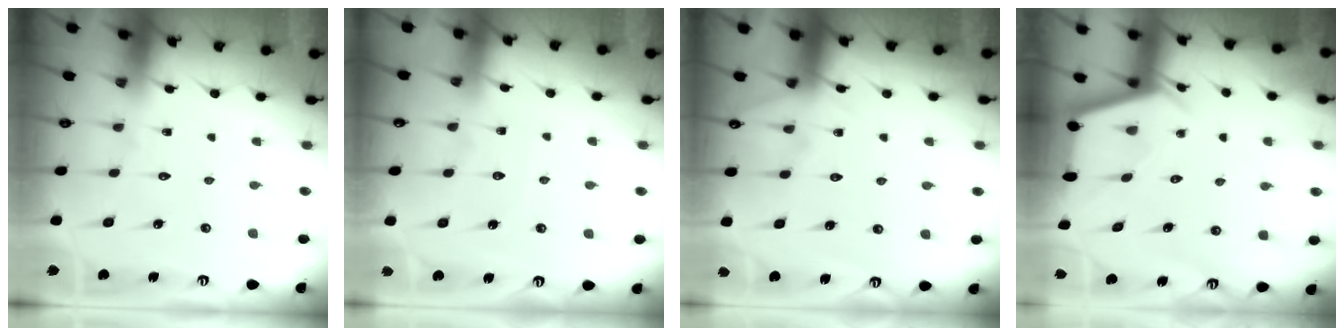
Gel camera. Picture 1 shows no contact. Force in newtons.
{"total": 2.4, "press": 2.4, "slide": 0.4}
{"total": 5.0, "press": 5.0, "slide": 0.6}
{"total": 2.8, "press": 2.8, "slide": 0.3}